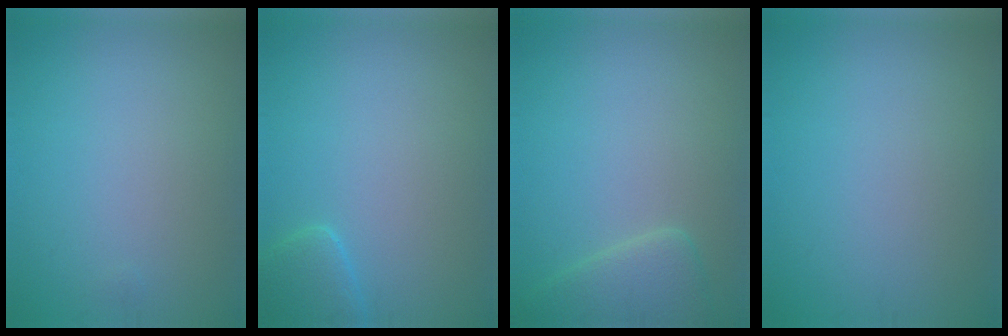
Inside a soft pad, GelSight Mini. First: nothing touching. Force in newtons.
{"total": 2.1, "press": 2.1, "slide": 0.2}
{"total": 2.9, "press": 2.9, "slide": 0.3}
{"total": 0.0}